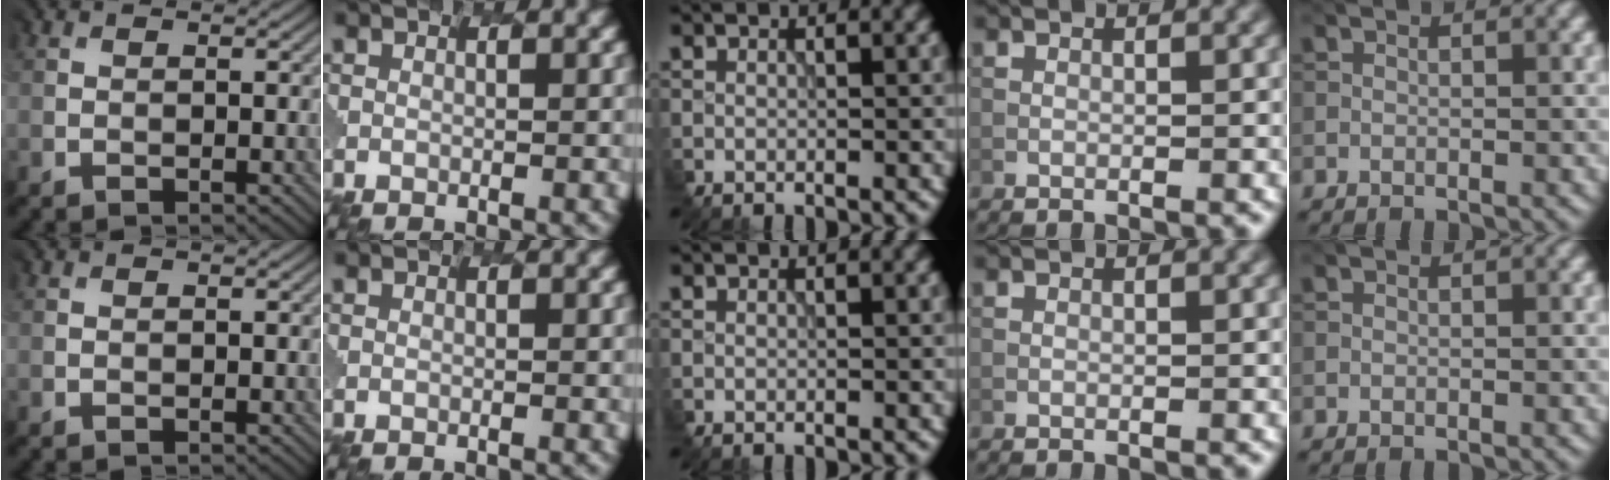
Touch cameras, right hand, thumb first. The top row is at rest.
{}